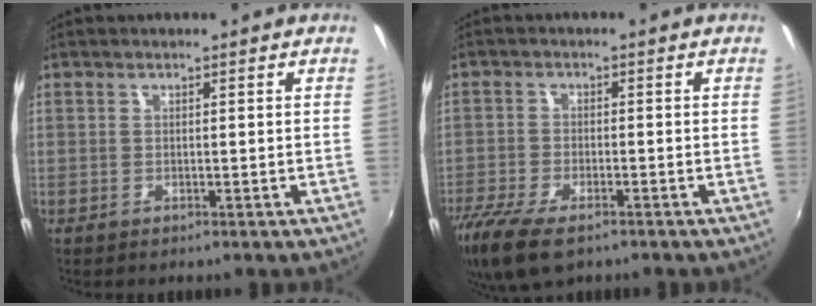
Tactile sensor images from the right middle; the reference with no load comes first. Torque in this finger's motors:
{"motor_torque": [1.09, -1.04, 0.42, 0.15]}